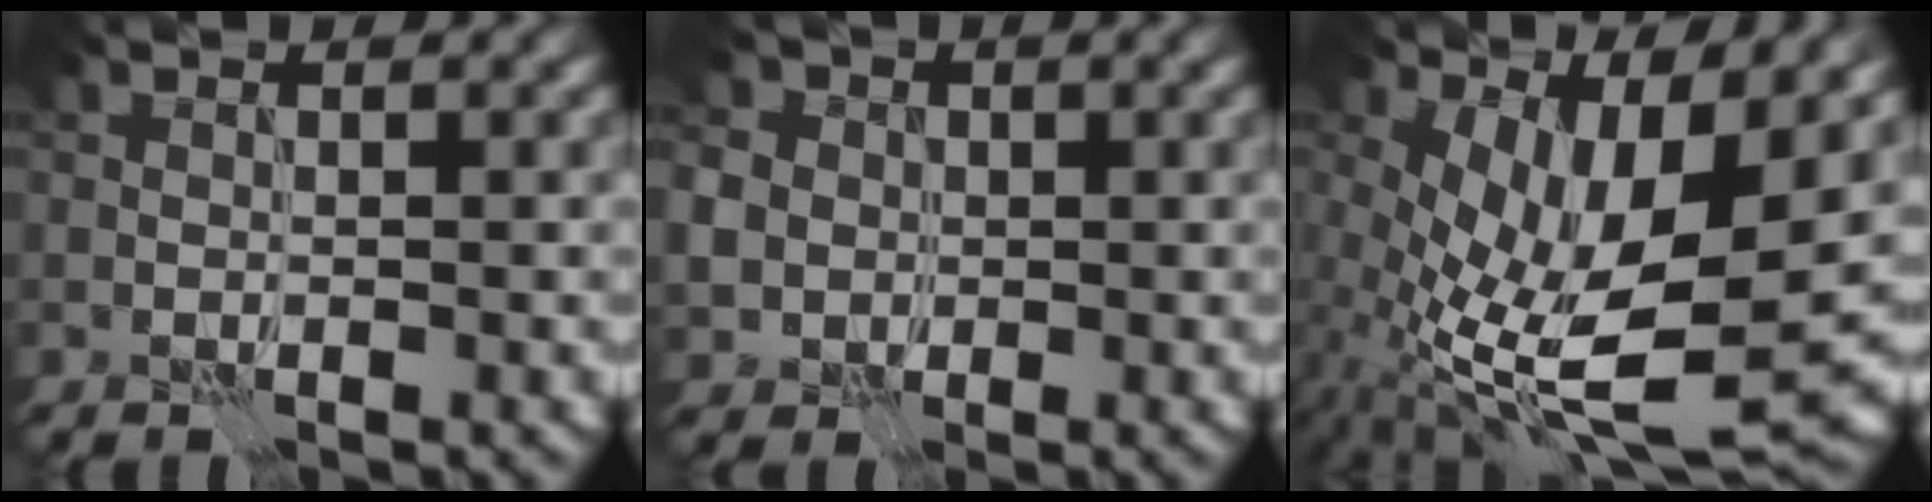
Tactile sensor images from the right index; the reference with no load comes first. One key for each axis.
{"total": 6.5, "fx": 0.9, "fy": 5.9, "fz": 2.5, "tx": -0.059, "ty": 0.015, "tz": 0.000}
{"total": 11.9, "fx": 0.3, "fy": 4.2, "fz": 11.1, "tx": -0.214, "ty": -0.020, "tz": 0.022}